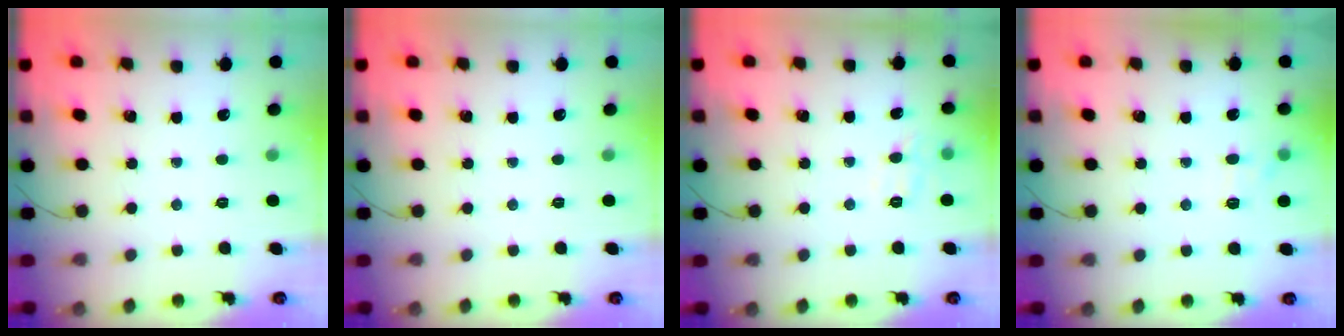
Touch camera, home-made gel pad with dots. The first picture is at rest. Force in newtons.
{"total": 0.0}
{"total": 7.4, "press": 7.2, "slide": 1.7}
{"total": 7.5, "press": 7.4, "slide": 1.6}